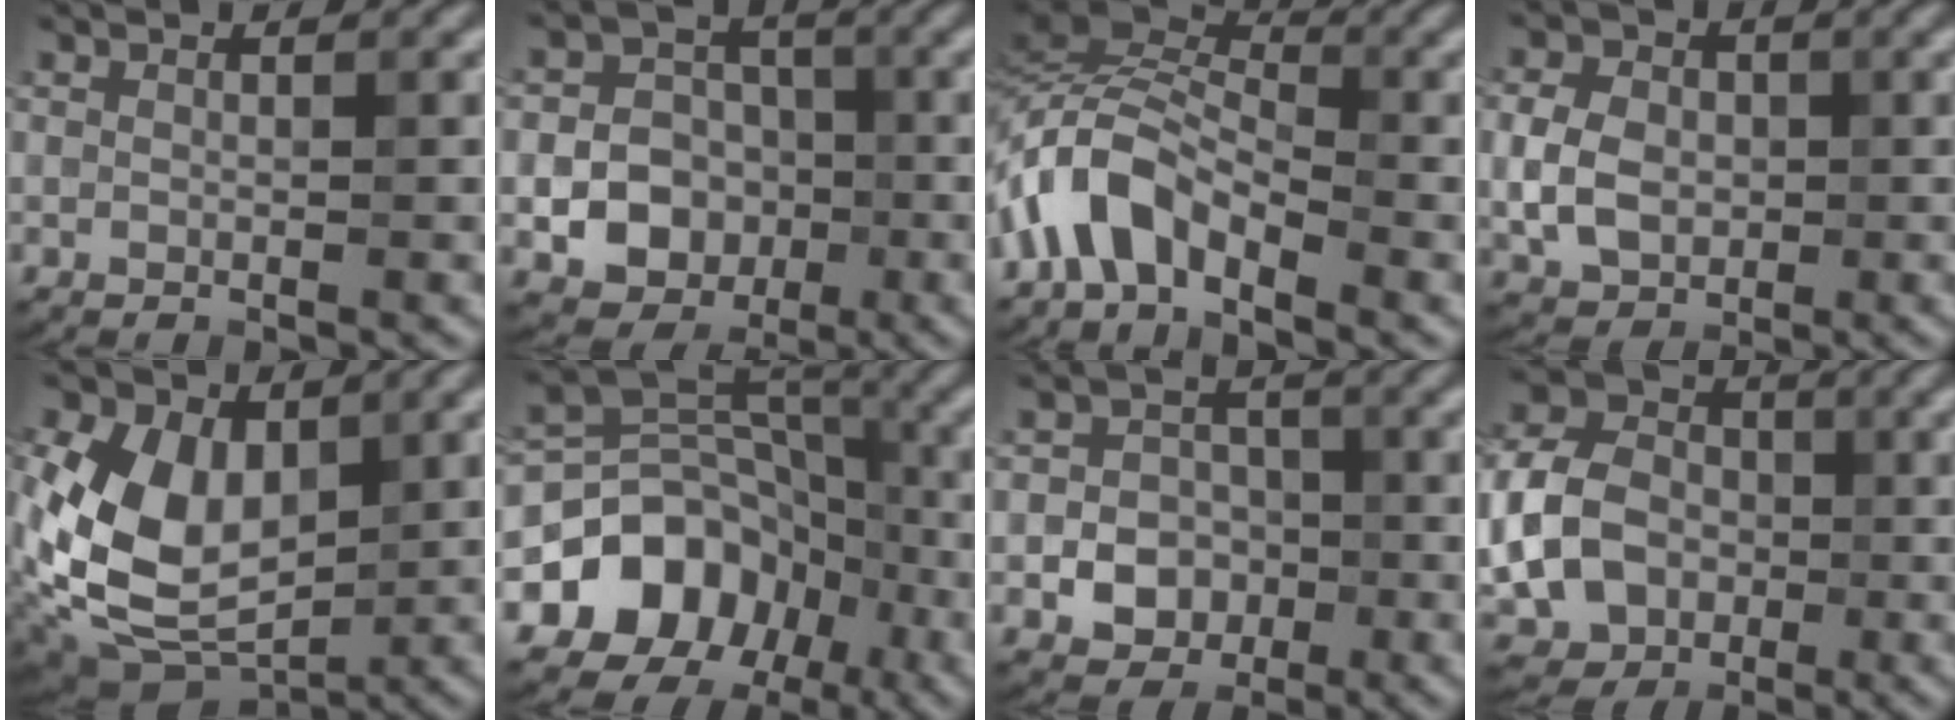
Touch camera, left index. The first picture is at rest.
{"total": 9.2, "force": [-2.3, 8.1, 3.8], "torque": [-0.054, -0.005, -0.058]}
{"total": 5.5, "force": [-3.1, 2.4, 3.9], "torque": [-0.076, 0.013, -0.074]}
{"total": 4.7, "force": [-0.2, 3.6, 3.1], "torque": [-0.066, 0.007, -0.007]}
{"total": 11.6, "force": [0.8, 7.9, 8.4], "torque": [-0.186, -0.003, 0.020]}
{"total": 12.8, "force": [-5.7, 10.2, 5.1], "torque": [-0.090, -0.004, -0.112]}
{"total": 5.7, "force": [-1.9, 4.8, 2.4], "torque": [-0.019, 0.003, -0.050]}
{"total": 9.7, "force": [-1.7, 7.4, 6.1], "torque": [-0.143, -0.007, -0.032]}